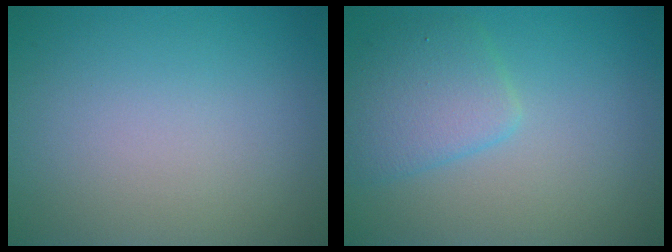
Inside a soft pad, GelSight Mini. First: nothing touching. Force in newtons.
{"total": 3.5, "press": 3.5, "slide": 0.1}